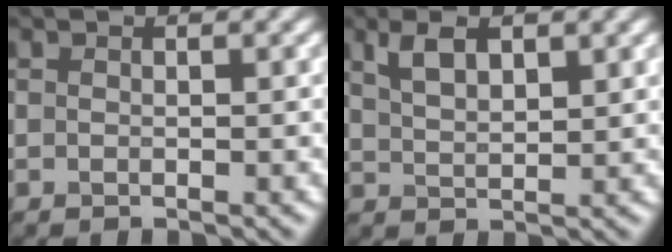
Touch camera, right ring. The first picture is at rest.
{"total": 2.1, "force": [1.6, 0.2, 1.3], "torque": [-0.052, 0.002, 0.060]}